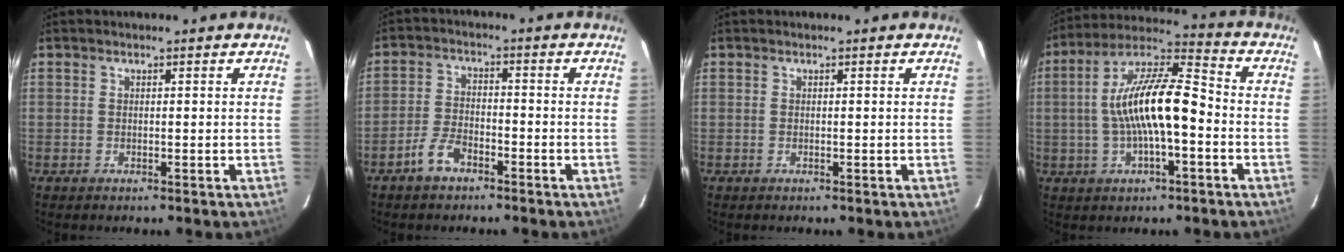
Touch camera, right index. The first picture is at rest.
{"total": 5.2, "force": [-3.6, 2.5, 2.8], "torque": [-0.069, 0.006, -0.069]}
{"total": 0.0}
{"total": 14.8, "force": [-2.0, 4.4, 14.0], "torque": [-0.259, 0.019, -0.040]}